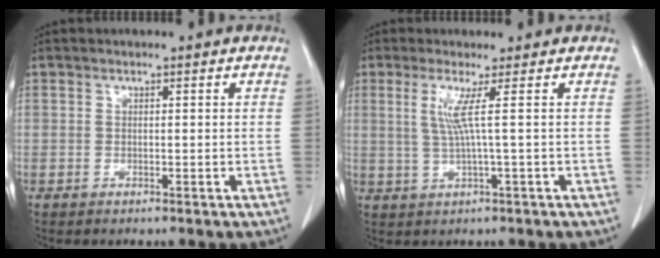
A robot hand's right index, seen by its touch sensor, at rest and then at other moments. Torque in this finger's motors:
{"motor_torque": [0.45, 0.00, 0.26, 0.08]}